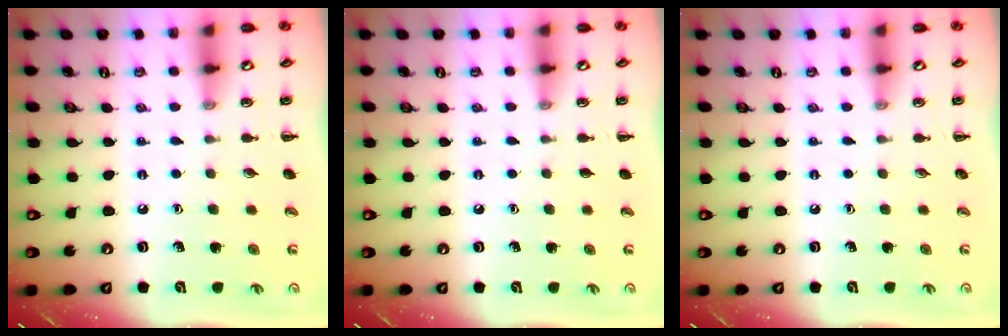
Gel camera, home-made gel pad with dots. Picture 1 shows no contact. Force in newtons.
{"total": 0.0}
{"total": 0.0}